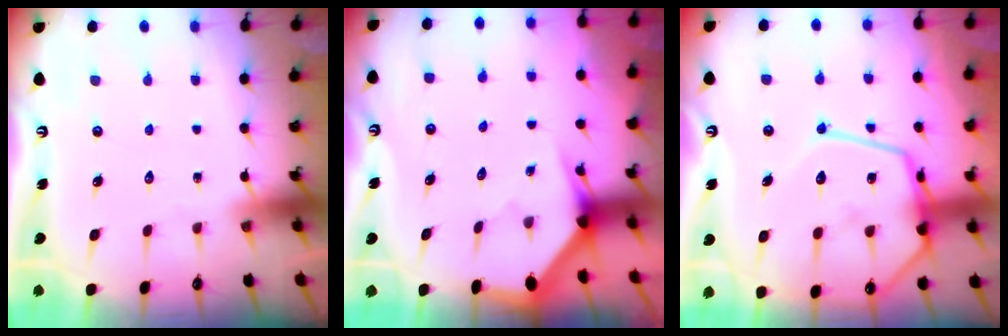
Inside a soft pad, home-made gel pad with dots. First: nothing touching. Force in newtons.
{"total": 3.0, "press": 3.0, "slide": 0.1}
{"total": 20.0, "press": 19.9, "slide": 1.9}